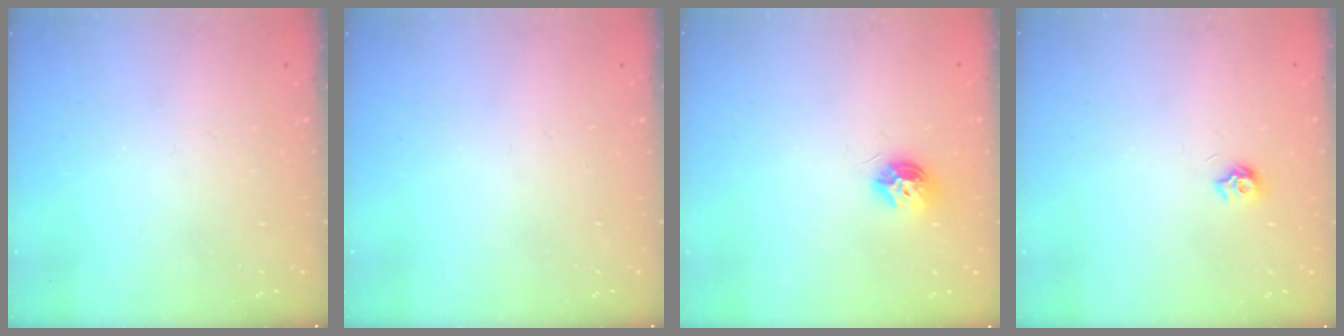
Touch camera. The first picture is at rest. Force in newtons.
{"total": 0.0}
{"total": 8.9, "press": 8.9, "slide": 0.2}
{"total": 6.0, "press": 6.0, "slide": 0.6}